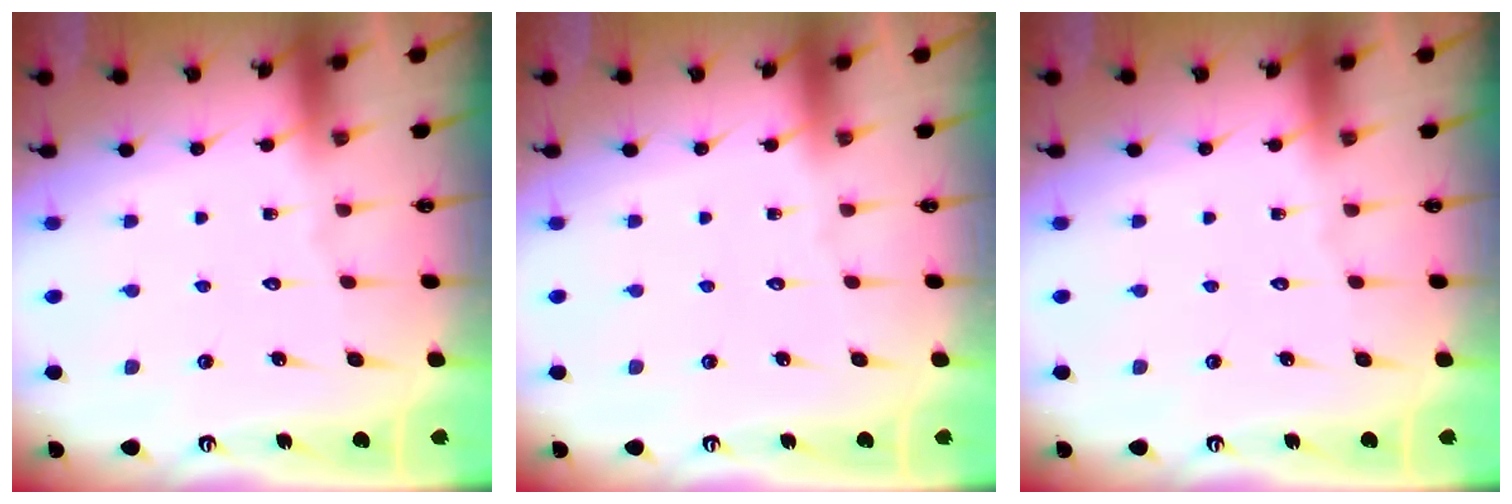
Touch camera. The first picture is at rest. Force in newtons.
{"total": 0.0}
{"total": 0.0}